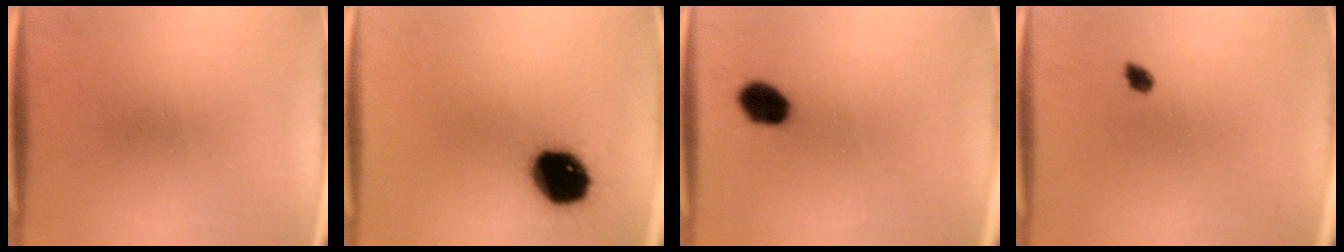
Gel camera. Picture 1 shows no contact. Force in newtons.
{"total": 14.9}
{"total": 5.9}
{"total": 1.5}